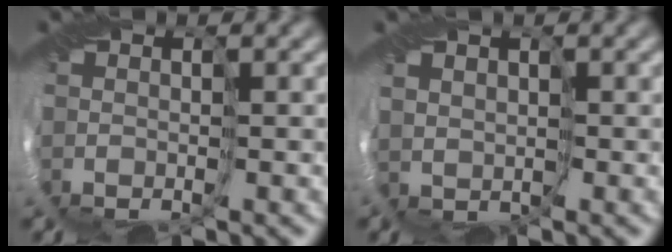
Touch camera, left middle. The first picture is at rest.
{"total": 1.5, "force": [0.6, 1.3, 0.6], "torque": [-0.014, -0.002, 0.010]}